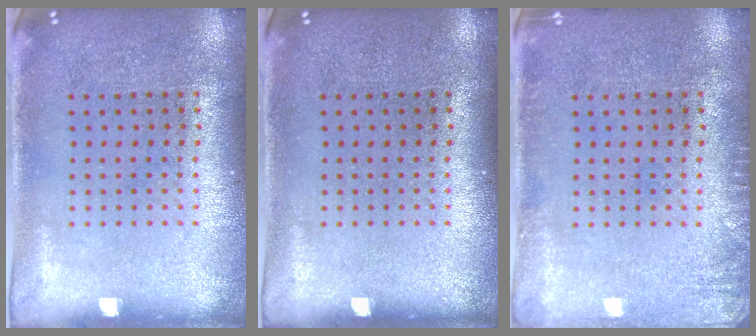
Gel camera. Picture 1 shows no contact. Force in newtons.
{"total": 0.0}
{"total": 1.4, "press": 1.4, "slide": 0.3}